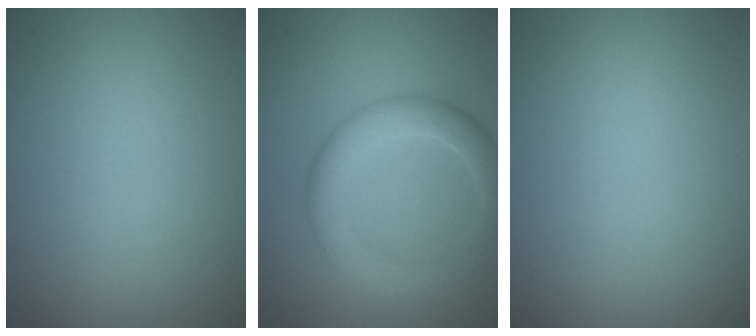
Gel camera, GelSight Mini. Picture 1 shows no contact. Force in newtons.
{"total": 4.4, "press": 4.4, "slide": 0.2}
{"total": 0.0}